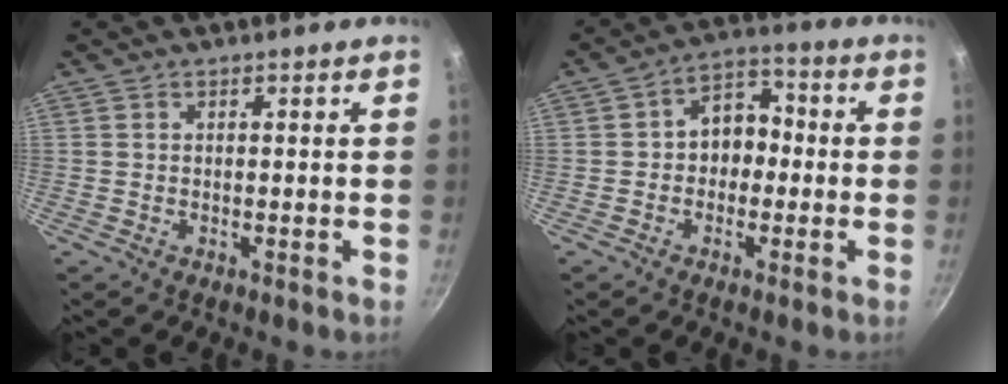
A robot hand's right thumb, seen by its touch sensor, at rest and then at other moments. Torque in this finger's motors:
{"motor_torque": [-0.44, 0.08, 0.04, 0.16, 0.05]}